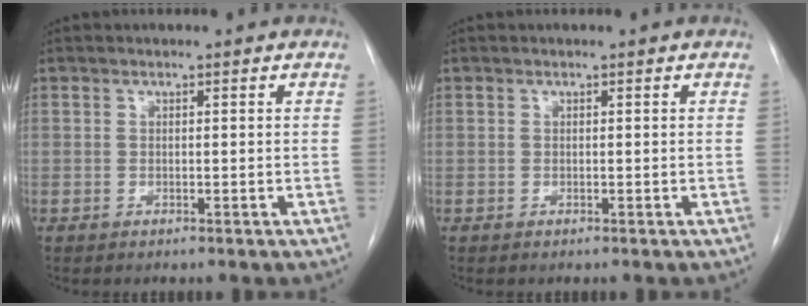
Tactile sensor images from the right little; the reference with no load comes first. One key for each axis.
{"total": 0.0}